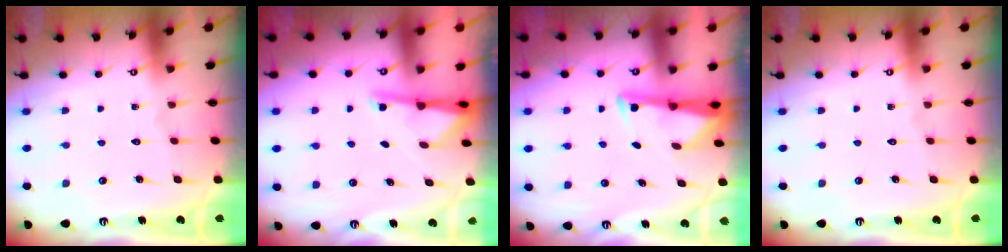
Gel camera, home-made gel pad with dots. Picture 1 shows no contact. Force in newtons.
{"total": 3.0, "press": 2.9, "slide": 0.6}
{"total": 3.0, "press": 3.0, "slide": 0.4}
{"total": 0.0}